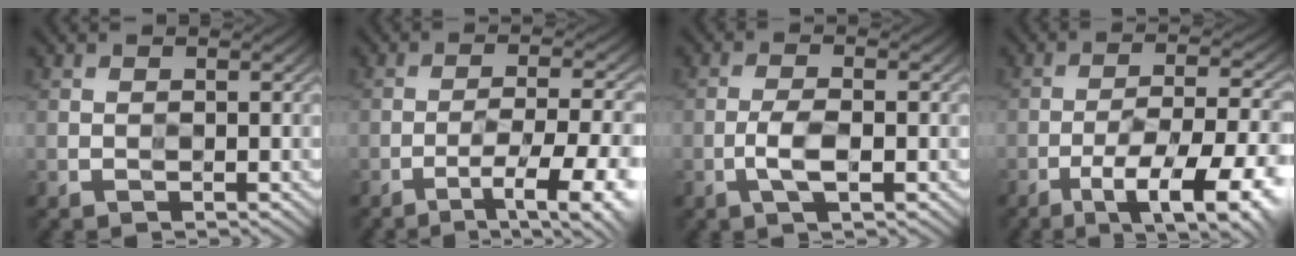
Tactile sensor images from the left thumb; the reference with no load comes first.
{"total": 8.9, "force": [-4.8, 2.2, 7.2], "torque": [-0.107, -0.002, -0.063]}
{"total": 3.2, "force": [-1.5, 1.1, 2.6], "torque": [-0.056, -0.004, -0.028]}
{"total": 11.7, "force": [-6.2, 3.6, 9.3], "torque": [-0.139, -0.001, -0.093]}